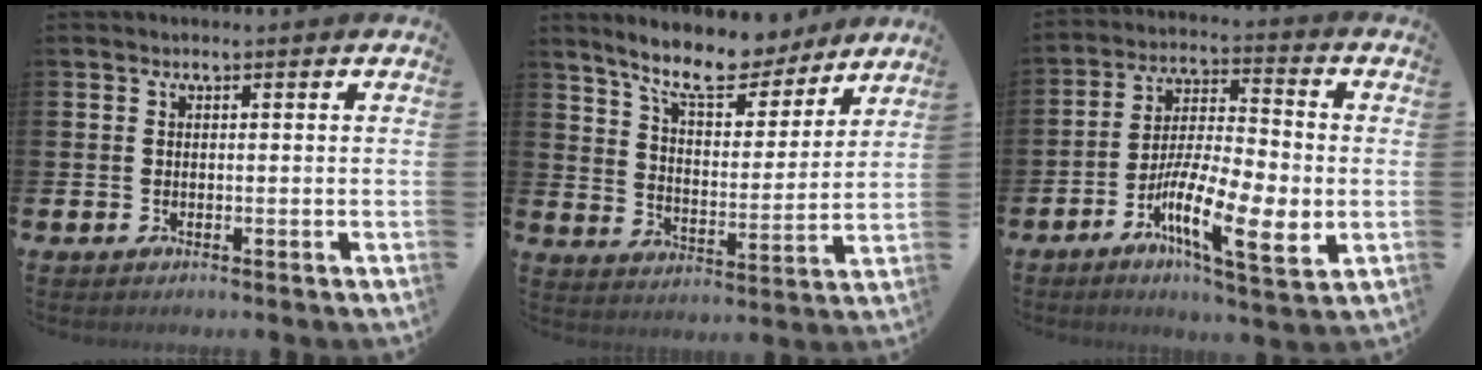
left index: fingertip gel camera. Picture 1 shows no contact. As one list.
[{"total": 10.8, "force": [9.6, 2.9, 4.0], "torque": [-0.091, -0.064, 0.167]}, {"total": 10.6, "force": [-3.2, 2.3, 9.9], "torque": [-0.178, -0.029, -0.061]}]